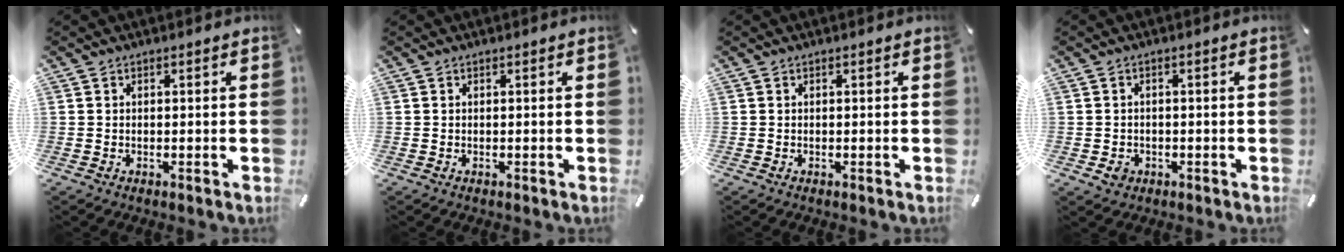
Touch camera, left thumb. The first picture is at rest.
{"total": 0.0}
{"total": 0.0}
{"total": 2.7, "force": [-0.9, 2.3, 1.2], "torque": [-0.021, 0.004, -0.017]}